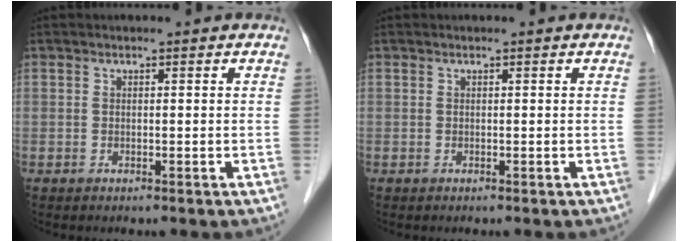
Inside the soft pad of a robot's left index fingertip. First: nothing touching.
{"total": 0.0}